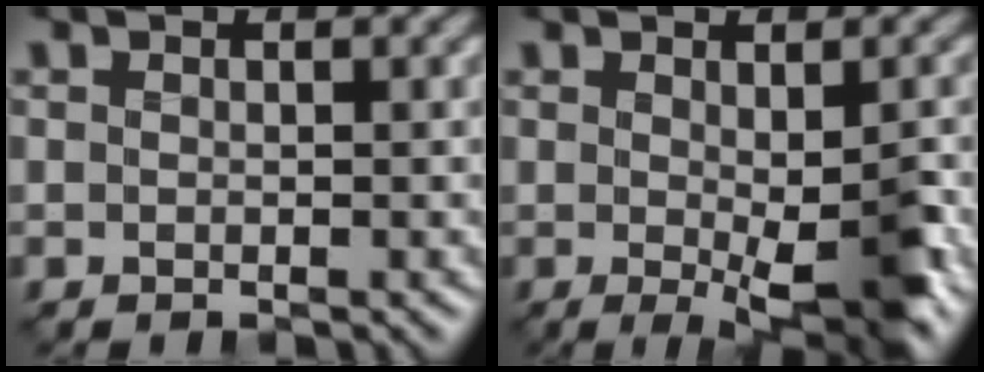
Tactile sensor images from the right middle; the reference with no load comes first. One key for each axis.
{"total": 5.0, "fx": -0.9, "fy": 1.4, "fz": 4.7, "tx": -0.077, "ty": -0.008, "tz": -0.012}